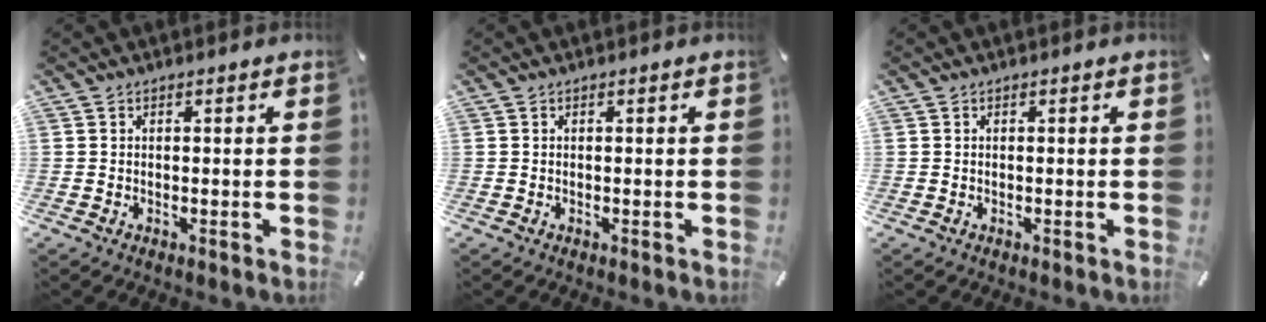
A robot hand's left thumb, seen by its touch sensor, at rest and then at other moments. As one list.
[{"total": 0.0}, {"total": 0.0}]